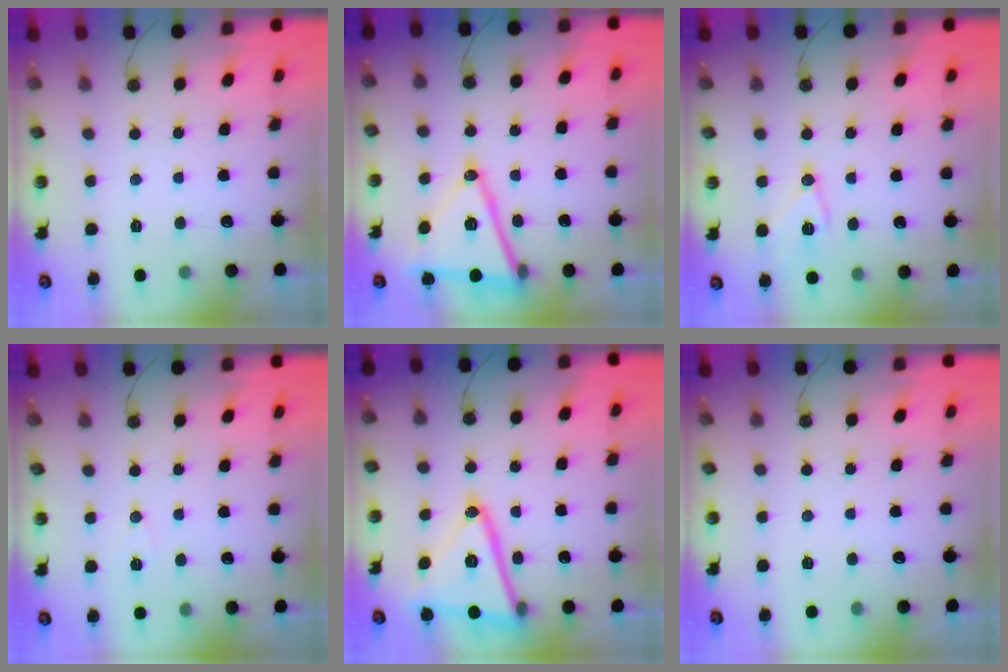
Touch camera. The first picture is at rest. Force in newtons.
{"total": 15.4, "press": 14.9, "slide": 3.8}
{"total": 10.4, "press": 10.4, "slide": 1.1}
{"total": 5.0, "press": 3.9, "slide": 3.1}
{"total": 21.1, "press": 21.0, "slide": 1.8}
{"total": 2.8, "press": 2.2, "slide": 1.6}